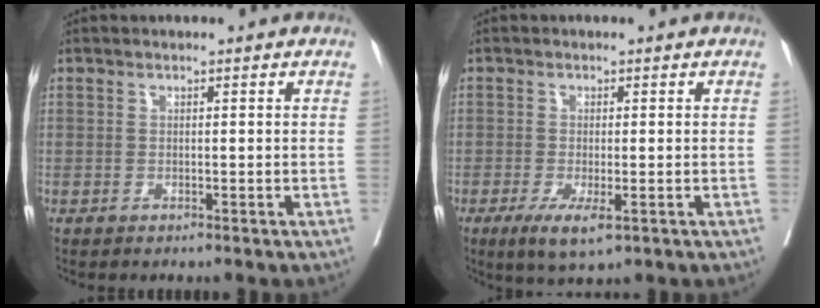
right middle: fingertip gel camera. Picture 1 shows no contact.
{"total": 4.7, "force": [-2.2, 1.2, 3.9], "torque": [-0.067, -0.011, -0.032]}